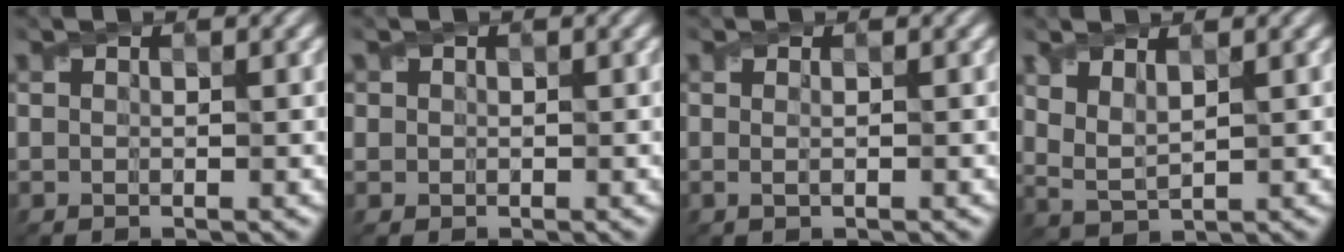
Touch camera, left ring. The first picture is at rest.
{"total": 0.7, "force": [0.1, 0.7, 0.0], "torque": [0.003, -0.002, 0.004]}
{"total": 1.1, "force": [0.2, 0.3, 1.0], "torque": [-0.014, -0.007, -0.001]}
{"total": 2.8, "force": [1.8, 1.1, 1.8], "torque": [-0.044, -0.007, 0.042]}